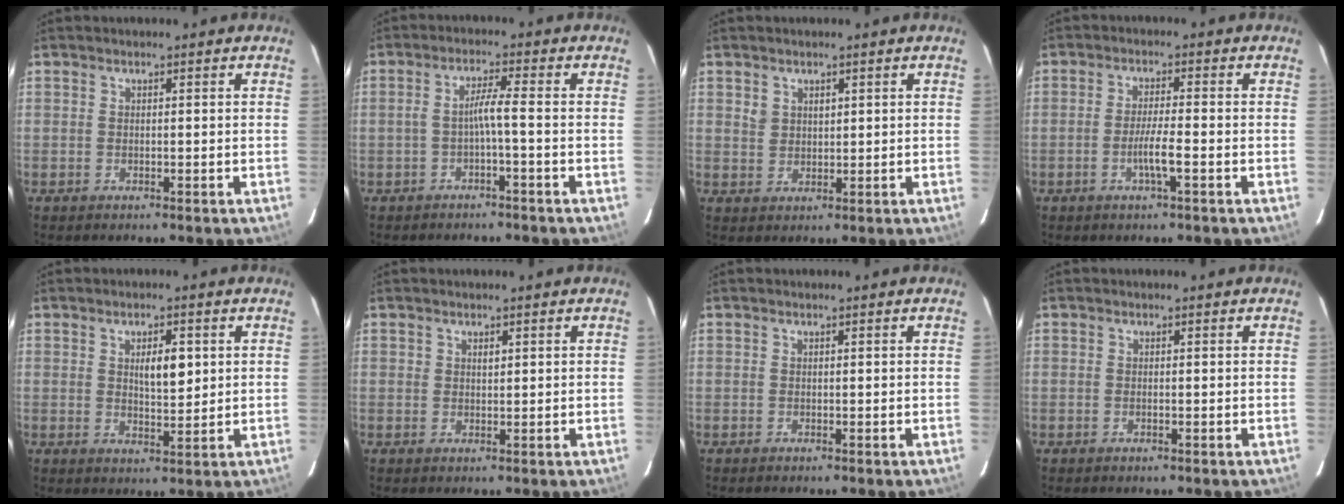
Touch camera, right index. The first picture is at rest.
{"total": 3.3, "force": [-1.0, -0.3, 3.1], "torque": [-0.057, 0.011, -0.016]}
{"total": 2.4, "force": [1.3, 1.9, 0.9], "torque": [-0.019, 0.006, 0.027]}
{"total": 3.9, "force": [-1.4, -0.1, 3.6], "torque": [-0.068, -0.004, -0.027]}
{"total": 4.7, "force": [1.3, 1.6, 4.2], "torque": [-0.068, -0.001, 0.023]}
{"total": 1.0, "force": [0.5, 0.6, 0.6], "torque": [-0.009, -0.002, 0.009]}
{"total": 0.0}
{"total": 0.0}